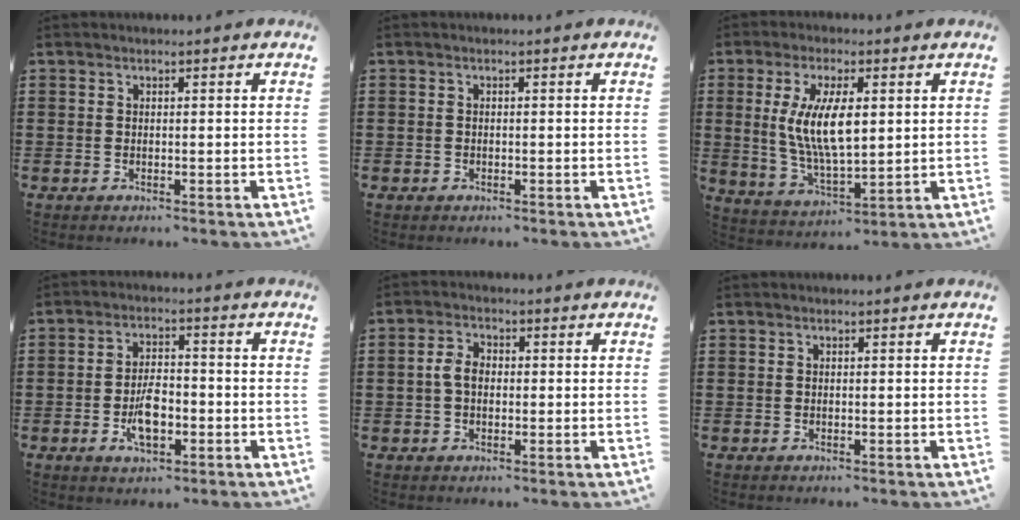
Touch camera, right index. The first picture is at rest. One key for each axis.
{"total": 0.6, "fx": -0.6, "fy": 0.2, "fz": 0.0, "tx": -0.001, "ty": 0.001, "tz": -0.013}
{"total": 9.7, "fx": 1.6, "fy": 3.8, "fz": 8.8, "tx": -0.183, "ty": 0.006, "tz": 0.026}
{"total": 6.0, "fx": -1.9, "fy": 2.8, "fz": 4.9, "tx": -0.096, "ty": 0.005, "tz": -0.034}
{"total": 3.4, "fx": -0.2, "fy": 2.2, "fz": 2.6, "tx": -0.066, "ty": 0.002, "tz": -0.010}
{"total": 0.0}